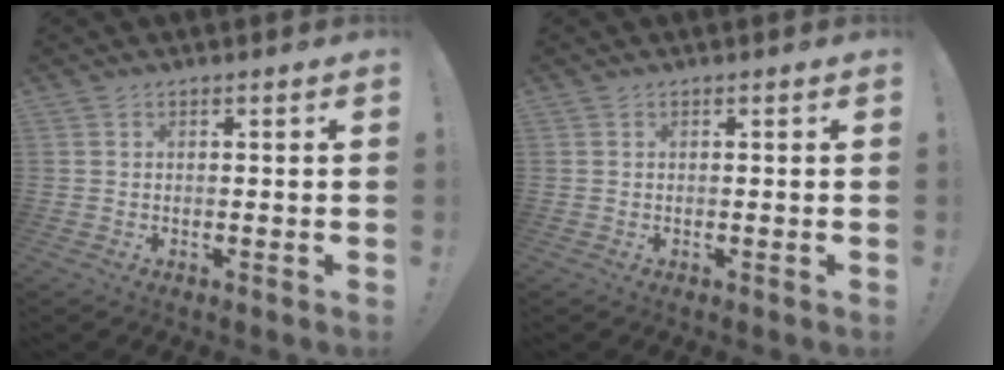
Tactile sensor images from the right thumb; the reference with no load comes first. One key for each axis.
{"total": 0.0}